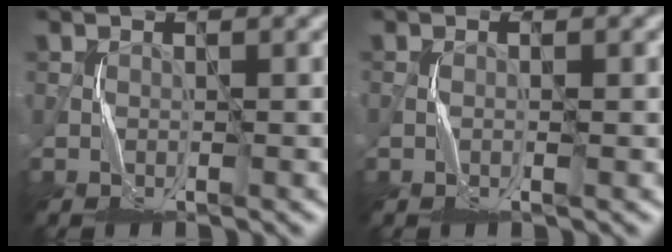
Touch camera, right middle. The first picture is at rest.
{"total": 0.6, "force": [0.0, -0.3, 0.6], "torque": [-0.012, -0.005, 0.000]}